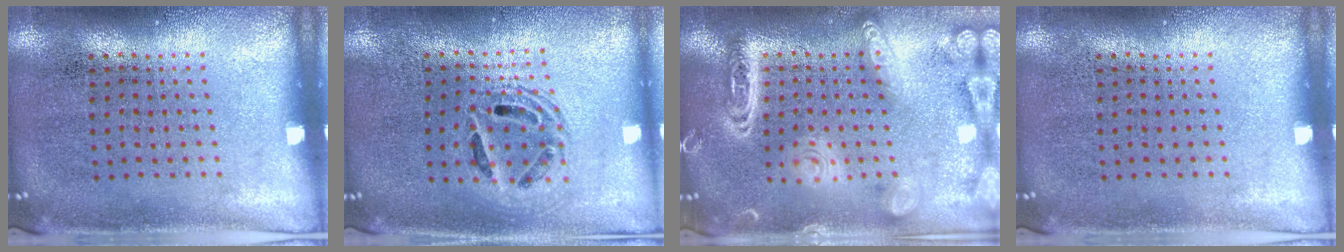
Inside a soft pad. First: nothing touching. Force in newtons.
{"total": 1.5, "press": 1.3, "slide": 0.8}
{"total": 4.1, "press": 4.1, "slide": 0.4}
{"total": 0.0}